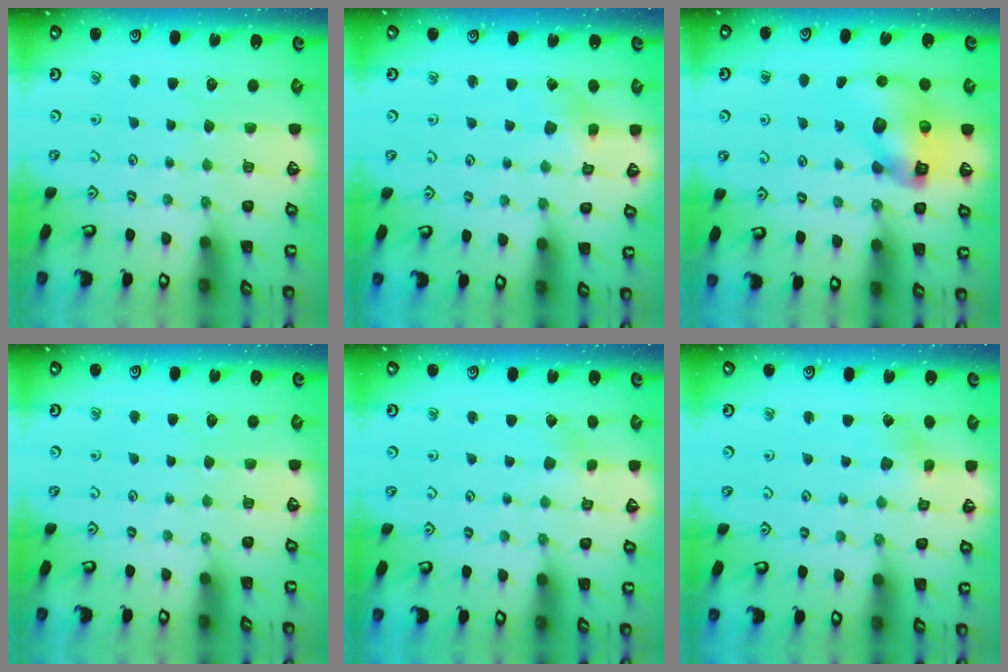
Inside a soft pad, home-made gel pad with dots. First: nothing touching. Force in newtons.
{"total": 2.5, "press": 2.5, "slide": 0.2}
{"total": 12.5, "press": 12.3, "slide": 1.9}
{"total": 0.0}
{"total": 2.7, "press": 2.7, "slide": 0.2}
{"total": 2.1, "press": 2.1, "slide": 0.2}